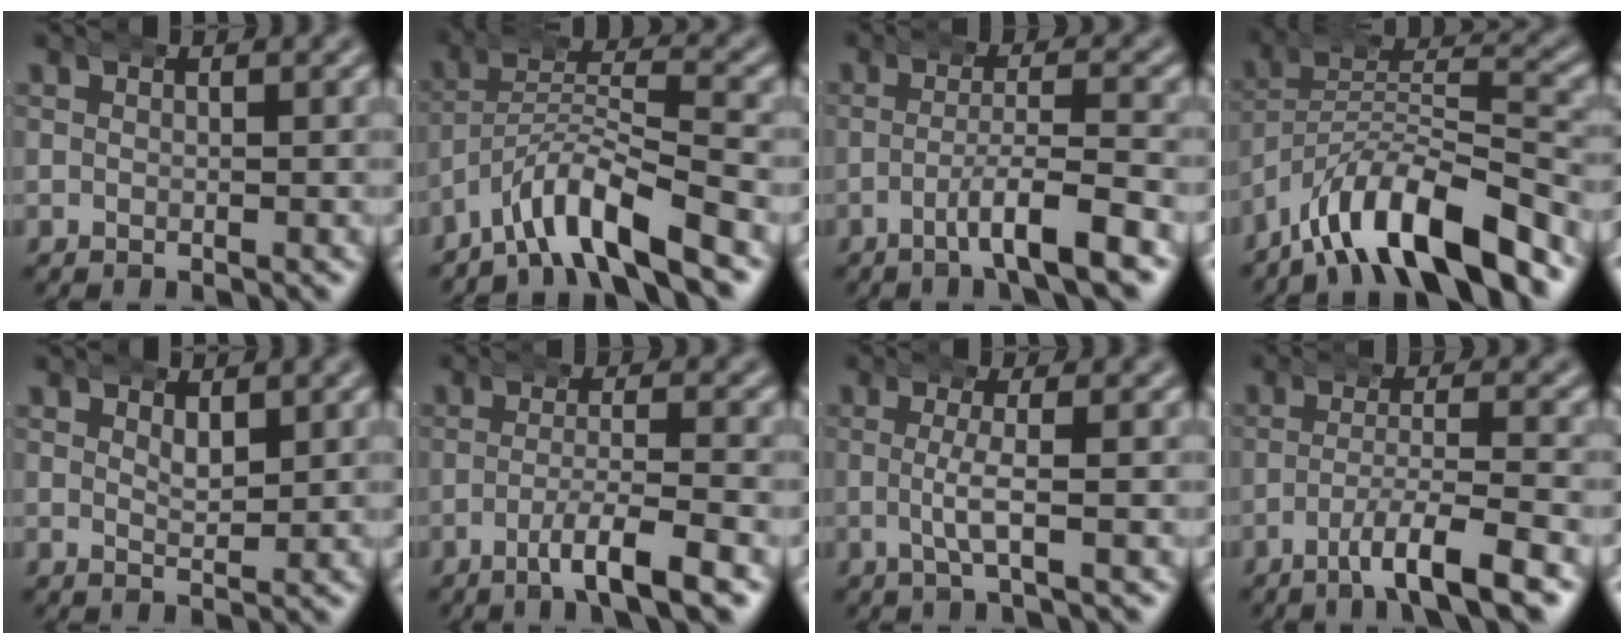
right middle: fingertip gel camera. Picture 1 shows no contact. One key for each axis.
{"total": 6.6, "fx": -4.4, "fy": 2.5, "fz": 4.3, "tx": -0.074, "ty": -0.007, "tz": -0.075}
{"total": 4.2, "fx": -2.7, "fy": 0.2, "fz": 3.2, "tx": -0.057, "ty": -0.002, "tz": -0.046}
{"total": 10.1, "fx": -5.6, "fy": 5.0, "fz": 6.7, "tx": -0.111, "ty": -0.023, "tz": -0.087}
{"total": 1.6, "fx": 1.2, "fy": 0.5, "fz": 0.9, "tx": -0.016, "ty": -0.010, "tz": 0.025}
{"total": 4.7, "fx": -2.9, "fy": 0.3, "fz": 3.6, "tx": -0.068, "ty": -0.006, "tz": -0.045}
{"total": 2.2, "fx": -0.3, "fy": -0.3, "fz": 2.2, "tx": -0.042, "ty": 0.001, "tz": -0.006}
{"total": 5.2, "fx": -3.4, "fy": 0.4, "fz": 3.9, "tx": -0.072, "ty": -0.008, "tz": -0.053}